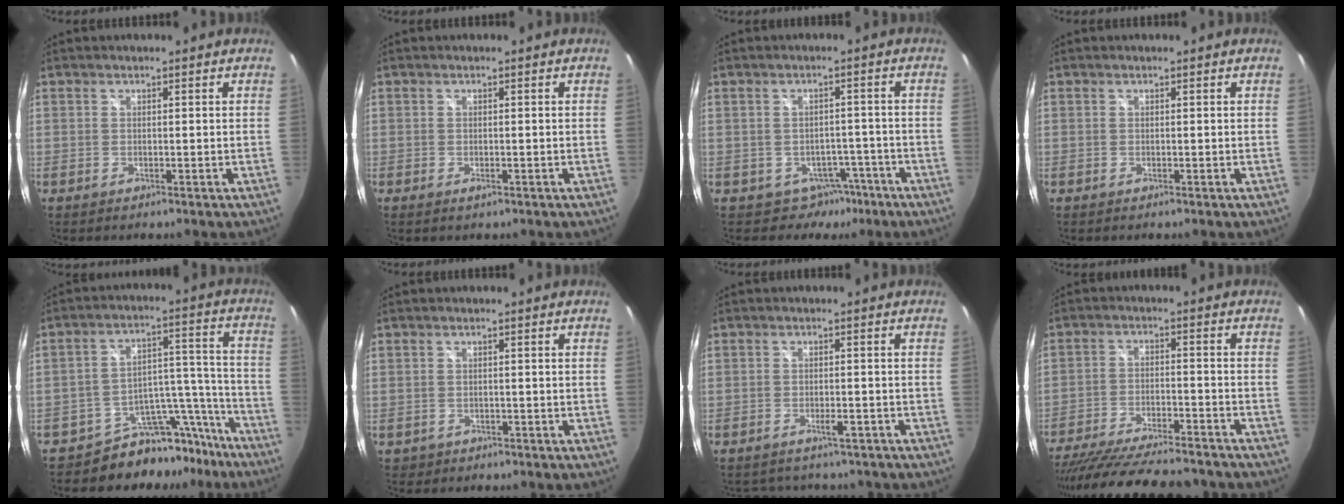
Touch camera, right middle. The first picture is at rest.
{"total": 0.9, "force": [-0.5, 0.5, 0.6], "torque": [-0.009, -0.003, -0.009]}
{"total": 5.4, "force": [-3.6, 4.1, 0.0], "torque": [0.003, 0.032, -0.039]}
{"total": 0.0}
{"total": 13.2, "force": [-11.8, 5.6, 2.0], "torque": [-0.011, 0.071, -0.173]}
{"total": 2.0, "force": [-0.9, 1.7, 0.5], "torque": [-0.016, -0.003, -0.011]}
{"total": 6.0, "force": [-5.0, 2.6, 2.2], "torque": [-0.040, -0.003, -0.062]}
{"total": 23.1, "force": [-19.9, 4.7, 10.8], "torque": [-0.207, -0.044, -0.297]}